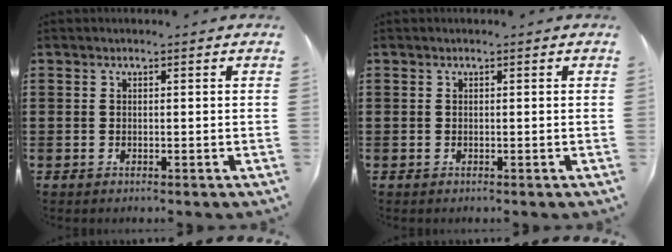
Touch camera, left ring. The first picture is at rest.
{"total": 0.0}